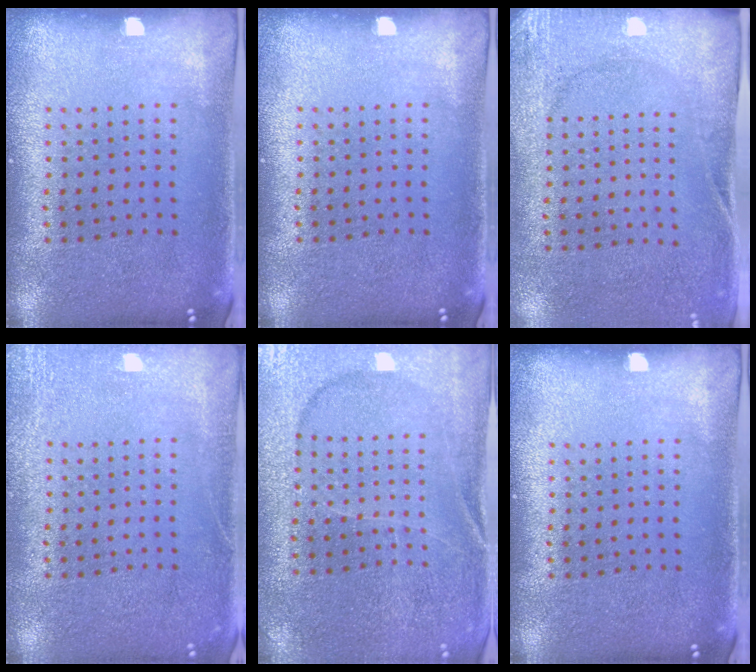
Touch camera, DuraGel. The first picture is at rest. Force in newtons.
{"total": 0.0}
{"total": 2.7, "press": 2.1, "slide": 1.7}
{"total": 2.5, "press": 2.4, "slide": 0.3}
{"total": 1.5, "press": 1.5, "slide": 0.2}
{"total": 0.0}